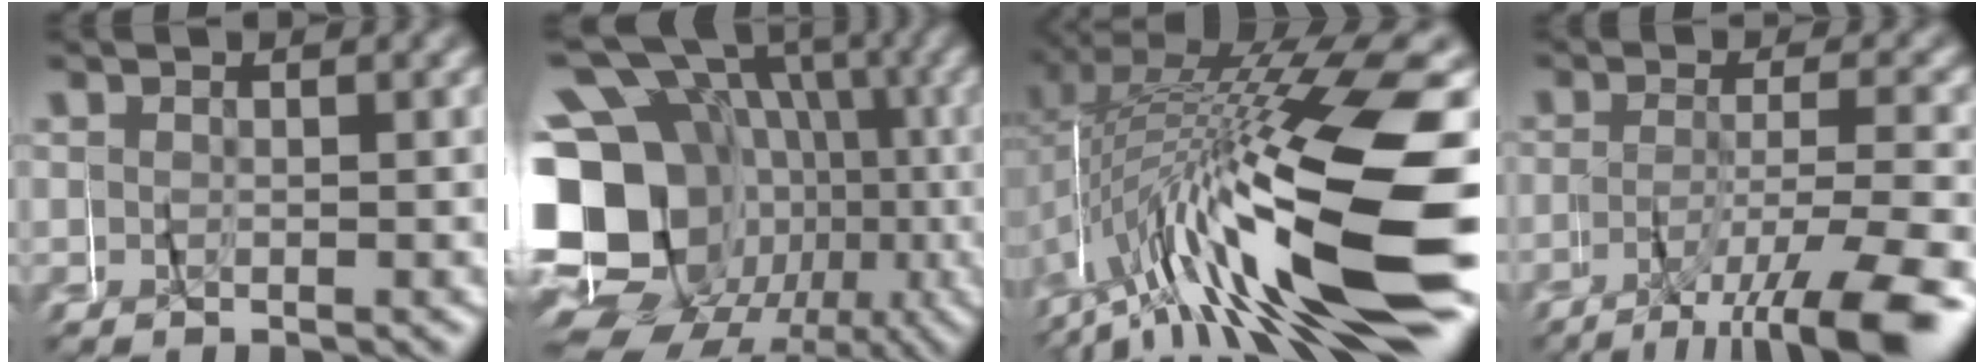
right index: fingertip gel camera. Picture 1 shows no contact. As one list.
[{"total": 18.0, "force": [-3.3, 14.1, 10.6], "torque": [-0.200, -0.038, -0.052]}, {"total": 13.4, "force": [-3.3, 3.6, 12.4], "torque": [-0.211, 0.000, -0.036]}, {"total": 7.5, "force": [-5.3, 0.9, 5.2], "torque": [-0.087, -0.017, -0.081]}]